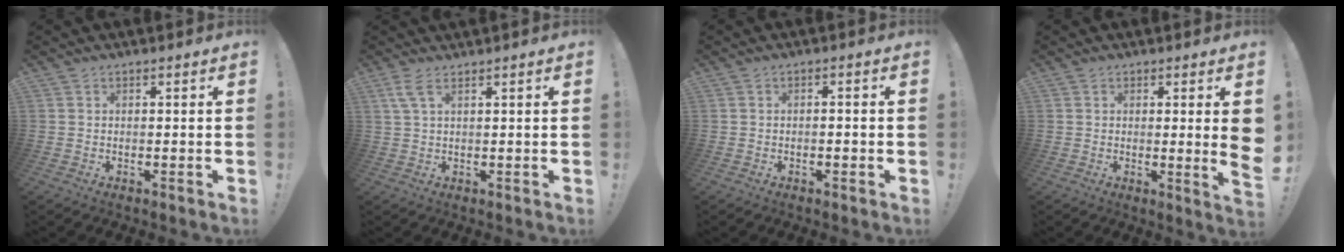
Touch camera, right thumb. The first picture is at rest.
{"total": 3.7, "force": [2.3, 0.6, 2.9], "torque": [-0.060, -0.001, 0.040]}
{"total": 1.4, "force": [-0.9, 0.3, 0.9], "torque": [-0.015, 0.004, -0.015]}
{"total": 5.9, "force": [1.1, -0.2, 5.8], "torque": [-0.074, -0.023, 0.017]}